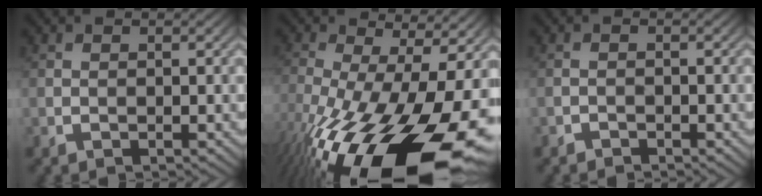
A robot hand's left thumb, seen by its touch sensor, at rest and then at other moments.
{"total": 20.4, "force": [-9.3, 7.6, 16.4], "torque": [-0.311, -0.052, -0.143]}
{"total": 0.6, "force": [-0.6, 0.0, -0.2], "torque": [0.005, 0.002, -0.012]}